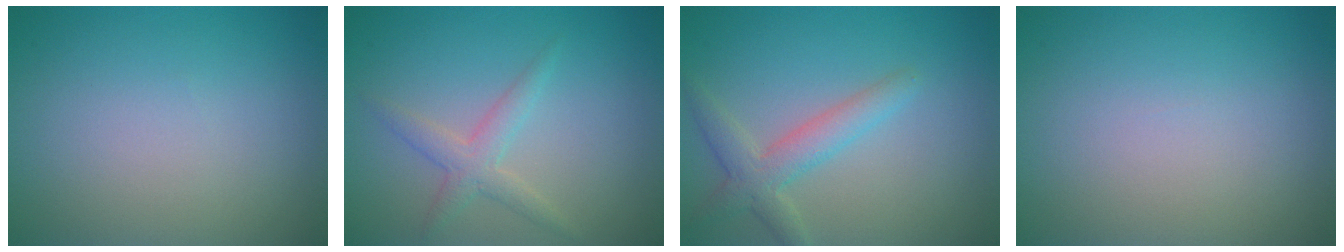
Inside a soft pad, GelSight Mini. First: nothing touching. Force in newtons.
{"total": 2.2, "press": 2.2, "slide": 0.1}
{"total": 3.2, "press": 3.1, "slide": 0.3}
{"total": 0.0}